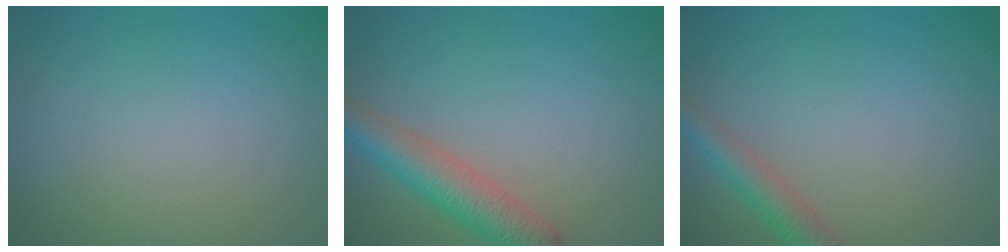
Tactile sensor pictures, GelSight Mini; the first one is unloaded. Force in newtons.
{"total": 4.4, "press": 4.4, "slide": 0.2}
{"total": 2.7, "press": 2.7, "slide": 0.2}